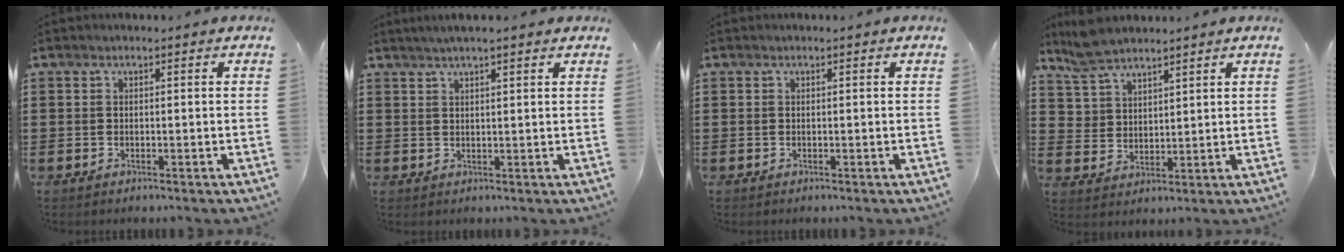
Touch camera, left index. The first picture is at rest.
{"total": 2.4, "force": [1.9, 0.2, 1.4], "torque": [-0.030, 0.003, 0.034]}
{"total": 0.0}
{"total": 6.5, "force": [5.6, 2.7, 1.6], "torque": [-0.054, -0.005, 0.108]}